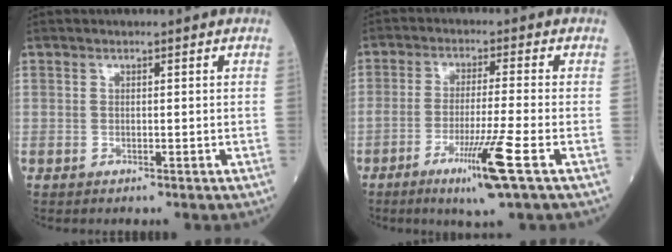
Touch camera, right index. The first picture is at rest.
{"total": 8.7, "force": [-4.2, -1.2, 7.5], "torque": [-0.135, -0.026, -0.078]}